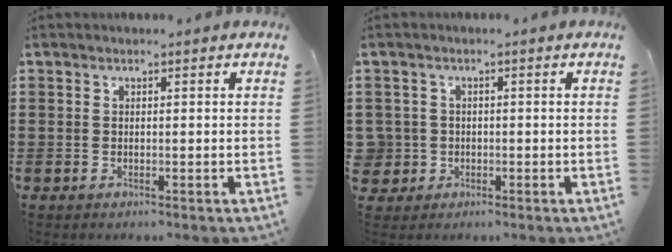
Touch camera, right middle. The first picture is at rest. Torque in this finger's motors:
{"motor_torque": [0.12, 0.00, -0.01, -0.01]}